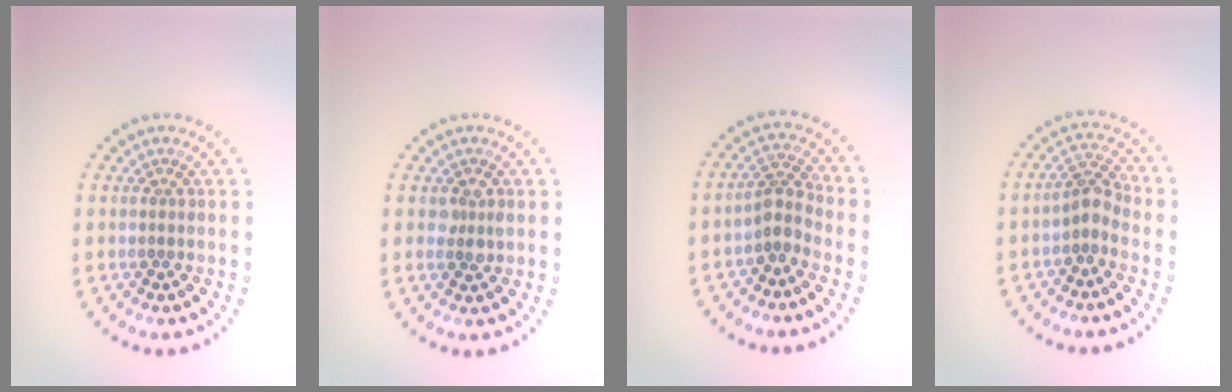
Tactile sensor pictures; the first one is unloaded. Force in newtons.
{"total": 1.2, "press": 1.2, "slide": 0.2}
{"total": 2.5, "press": 1.9, "slide": 1.6}
{"total": 2.2, "press": 1.8, "slide": 1.3}